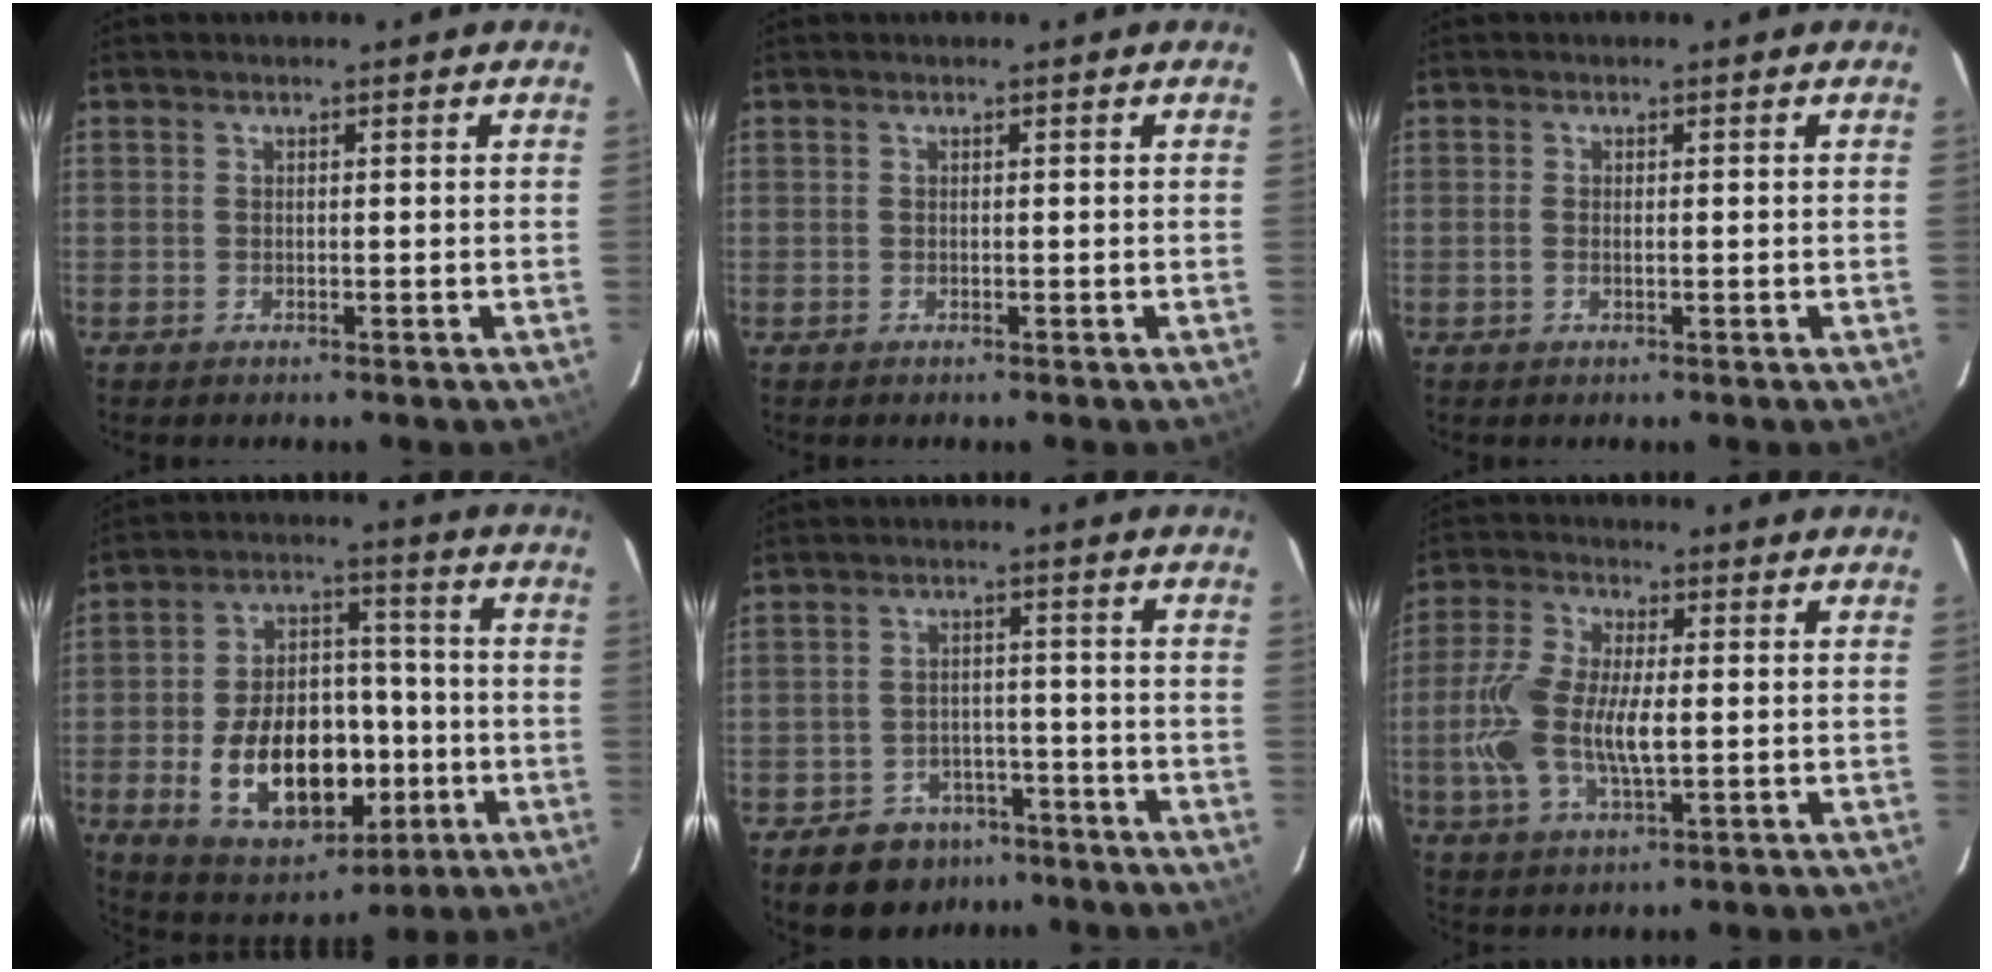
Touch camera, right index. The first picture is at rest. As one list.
[{"total": 0.0}, {"total": 0.9, "force": [0.0, 0.4, 0.8], "torque": [-0.019, 0.000, -0.001]}, {"total": 18.9, "force": [-4.7, 12.0, 13.9], "torque": [-0.274, 0.021, -0.051]}, {"total": 8.8, "force": [-6.0, 6.0, 2.1], "torque": [-0.056, 0.024, -0.073]}, {"total": 12.2, "force": [-1.0, 5.1, 11.0], "torque": [-0.239, 0.001, -0.022]}]